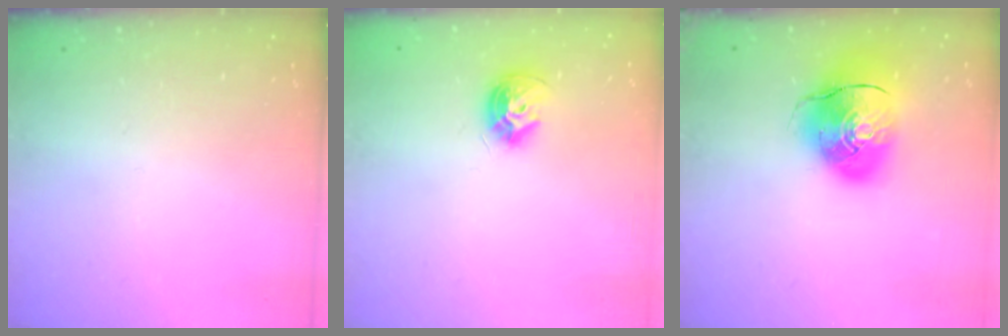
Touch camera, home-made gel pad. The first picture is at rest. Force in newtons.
{"total": 8.9, "press": 8.9, "slide": 0.5}
{"total": 13.0, "press": 12.8, "slide": 2.4}